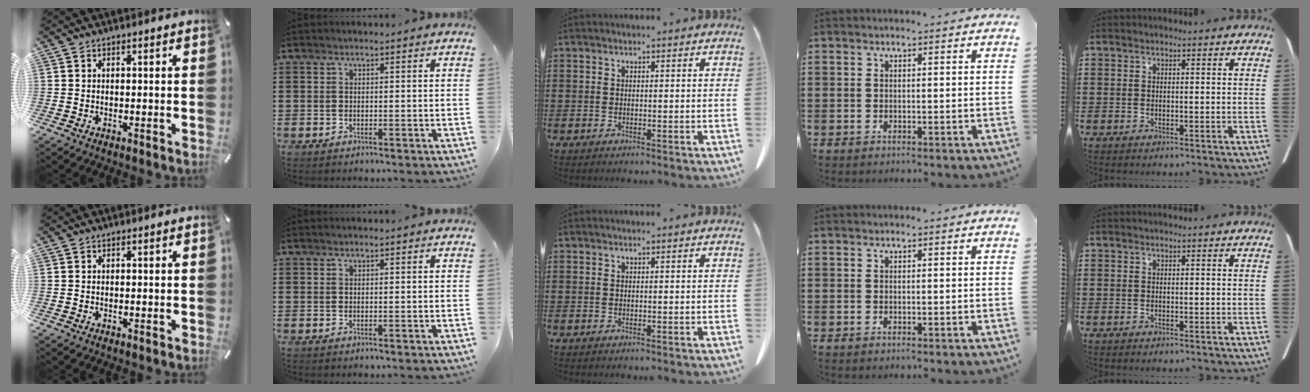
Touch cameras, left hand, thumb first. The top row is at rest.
{}